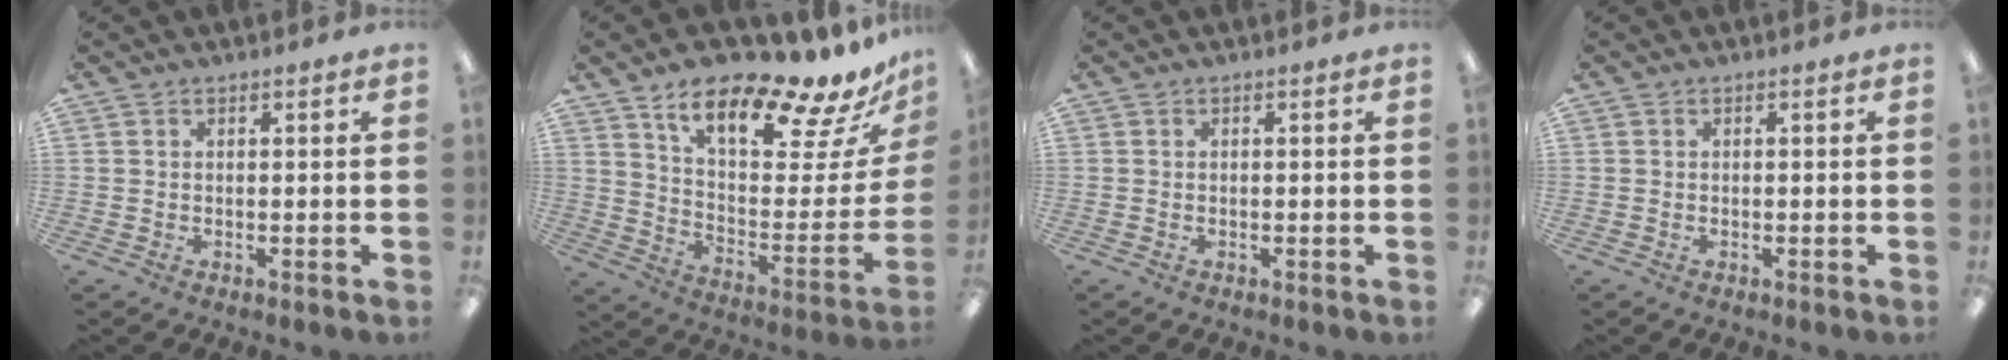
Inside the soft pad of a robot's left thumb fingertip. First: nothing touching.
{"total": 19.3, "force": [15.2, 5.0, 10.6], "torque": [-0.152, -0.117, 0.246]}
{"total": 0.0}
{"total": 0.0}